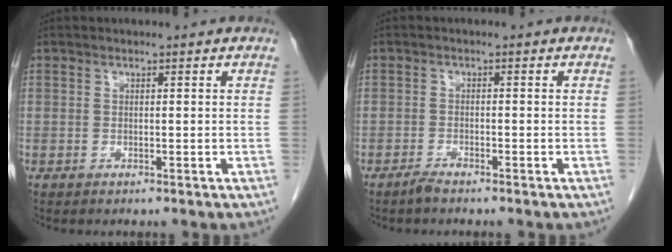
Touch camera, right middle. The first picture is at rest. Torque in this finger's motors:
{"motor_torque": [-0.03, -0.04, -0.04, 0.00]}